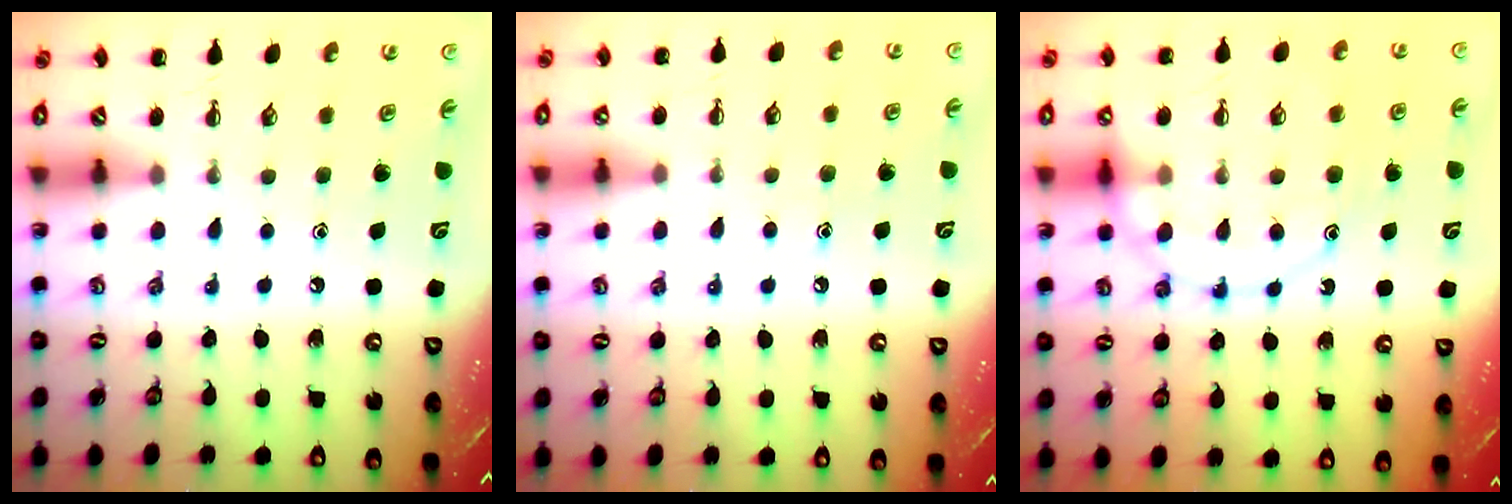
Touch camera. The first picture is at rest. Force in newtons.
{"total": 6.7, "press": 6.5, "slide": 1.4}
{"total": 13.3, "press": 13.2, "slide": 1.6}